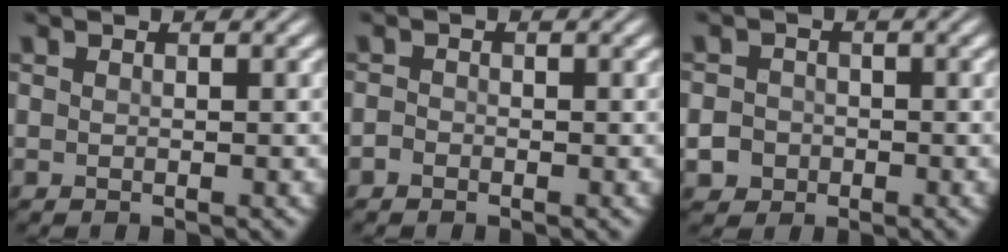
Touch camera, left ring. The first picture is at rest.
{"total": 1.2, "force": [-1.1, 0.3, 0.0], "torque": [0.002, 0.005, -0.015]}
{"total": 2.4, "force": [-1.4, 1.9, 0.3], "torque": [0.006, 0.006, -0.019]}